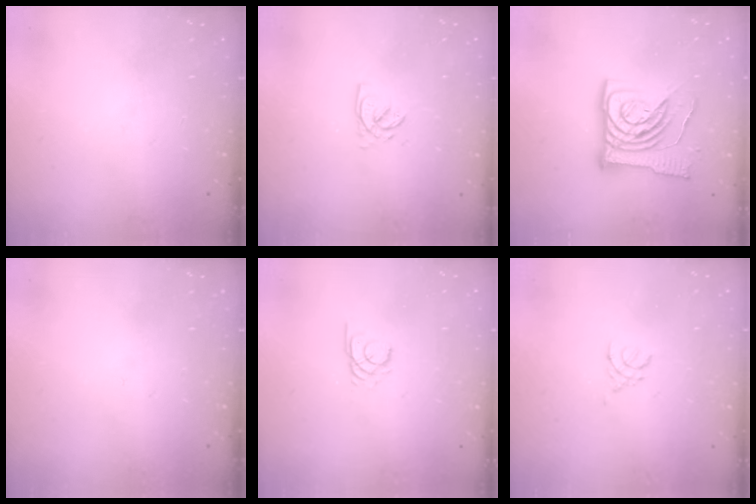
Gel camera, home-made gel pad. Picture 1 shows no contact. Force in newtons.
{"total": 2.3, "press": 2.3, "slide": 0.3}
{"total": 15.3, "press": 15.2, "slide": 2.0}
{"total": 0.0}
{"total": 2.4, "press": 2.4, "slide": 0.1}
{"total": 1.8, "press": 1.7, "slide": 0.4}